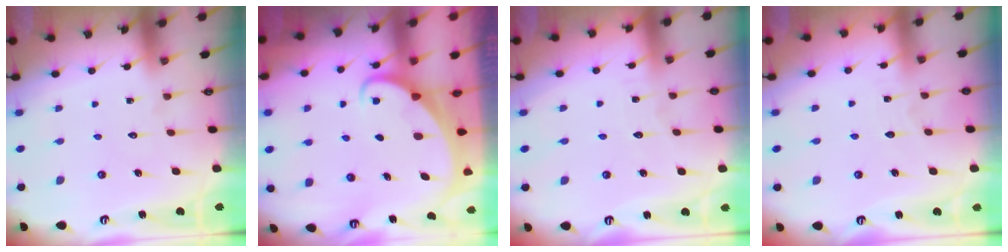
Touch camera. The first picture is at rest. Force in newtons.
{"total": 2.5, "press": 2.5, "slide": 0.2}
{"total": 2.7, "press": 2.7, "slide": 0.3}
{"total": 2.7, "press": 2.7, "slide": 0.4}